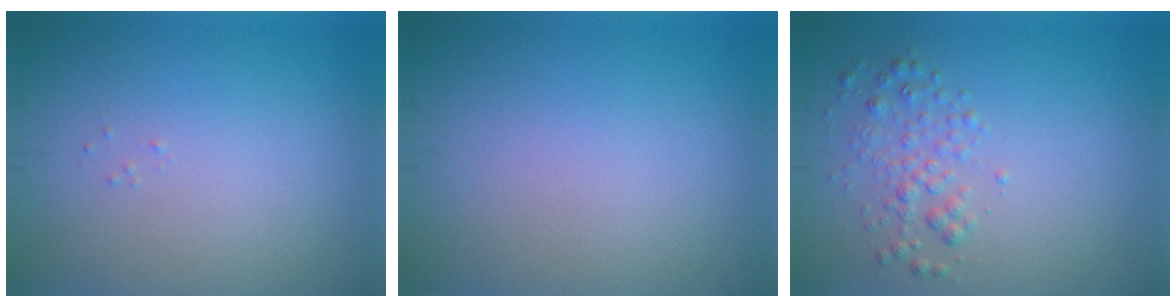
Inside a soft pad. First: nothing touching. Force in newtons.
{"total": 0.0}
{"total": 2.0, "press": 2.0, "slide": 0.1}